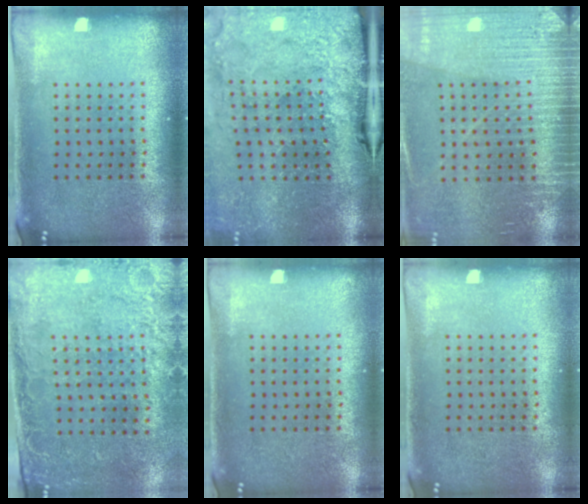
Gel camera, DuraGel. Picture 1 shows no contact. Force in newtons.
{"total": 4.7, "press": 3.6, "slide": 2.9}
{"total": 3.2, "press": 3.2, "slide": 0.2}
{"total": 2.6, "press": 2.3, "slide": 1.3}
{"total": 0.0}
{"total": 0.0}